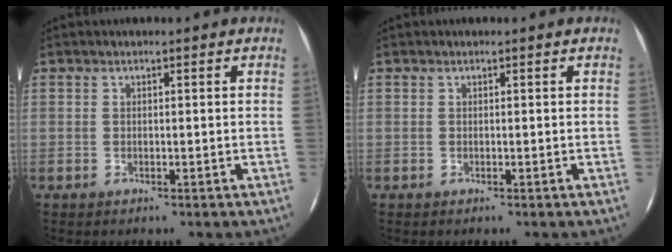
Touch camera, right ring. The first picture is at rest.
{"total": 0.0}